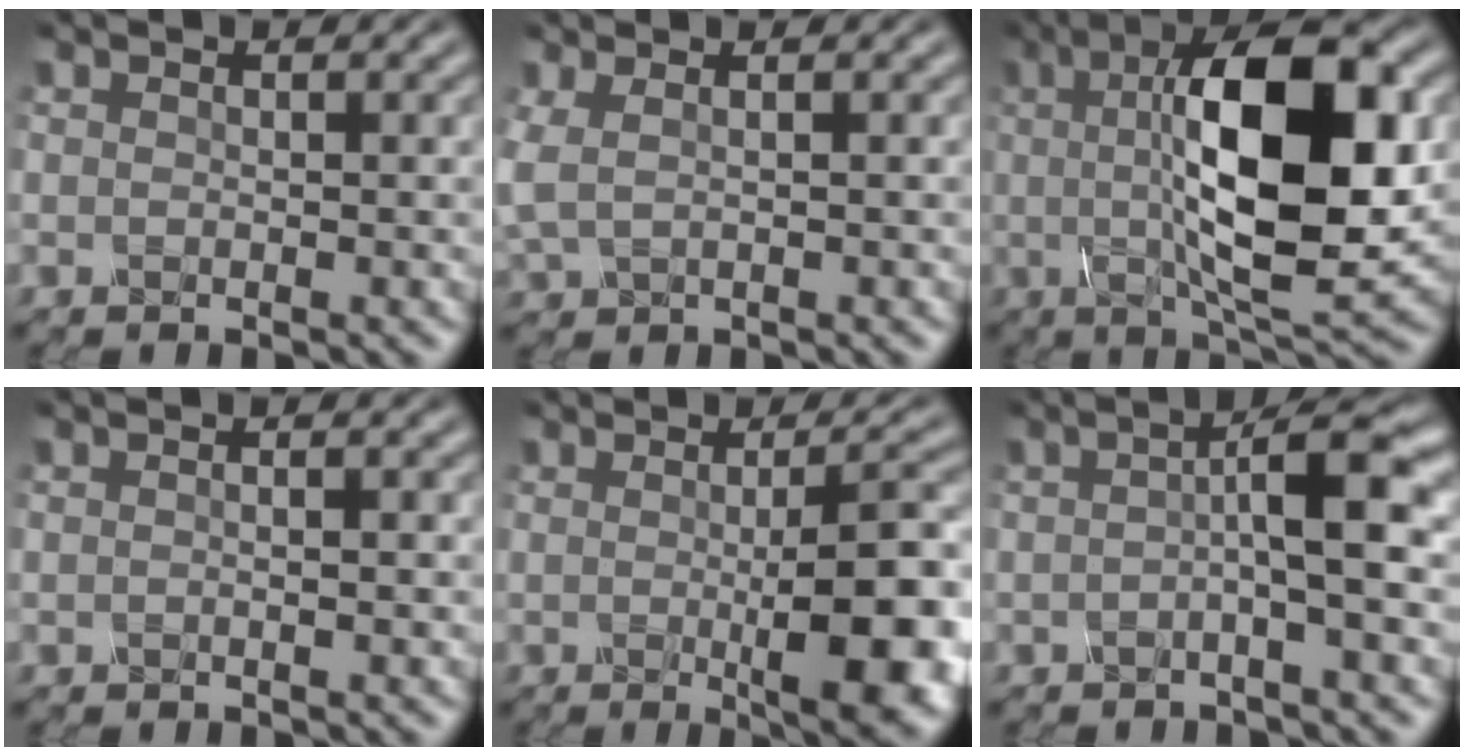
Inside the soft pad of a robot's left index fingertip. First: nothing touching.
{"total": 2.1, "force": [0.6, 1.0, 1.7], "torque": [-0.048, 0.004, 0.013]}
{"total": 13.9, "force": [1.5, 4.6, 13.0], "torque": [-0.196, 0.006, 0.021]}
{"total": 1.3, "force": [0.2, 0.5, 1.2], "torque": [-0.010, -0.005, -0.002]}
{"total": 9.1, "force": [-0.6, 2.3, 8.8], "torque": [-0.109, -0.003, -0.004]}
{"total": 4.9, "force": [0.3, 0.8, 4.8], "torque": [-0.071, 0.010, -0.001]}